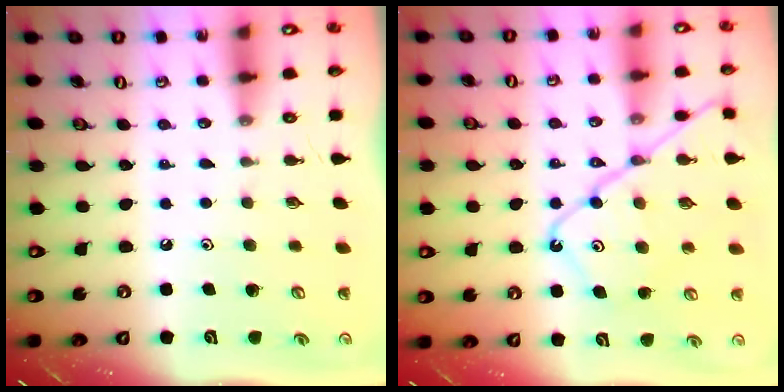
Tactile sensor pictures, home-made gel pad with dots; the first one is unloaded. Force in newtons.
{"total": 15.1, "press": 15.0, "slide": 1.5}